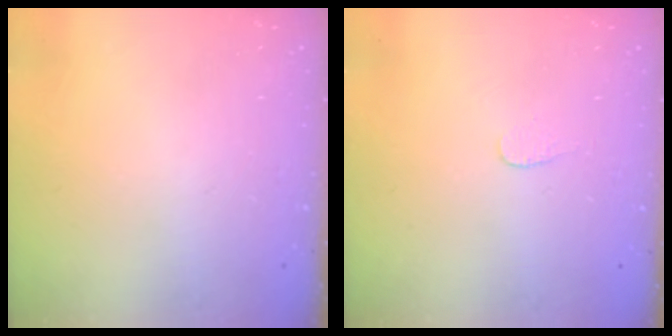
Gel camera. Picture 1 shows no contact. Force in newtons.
{"total": 3.0, "press": 3.0, "slide": 0.2}